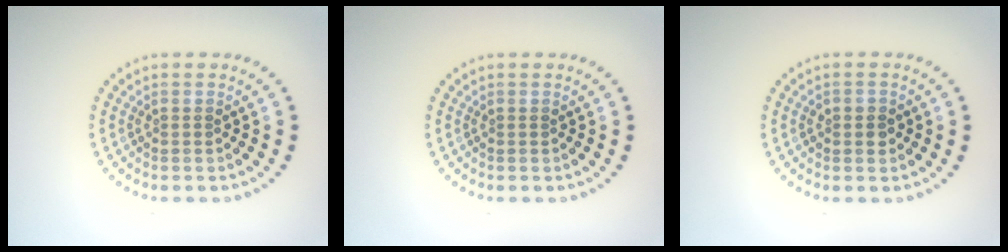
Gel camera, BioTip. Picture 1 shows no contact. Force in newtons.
{"total": 0.0}
{"total": 1.4, "press": 1.4, "slide": 0.4}